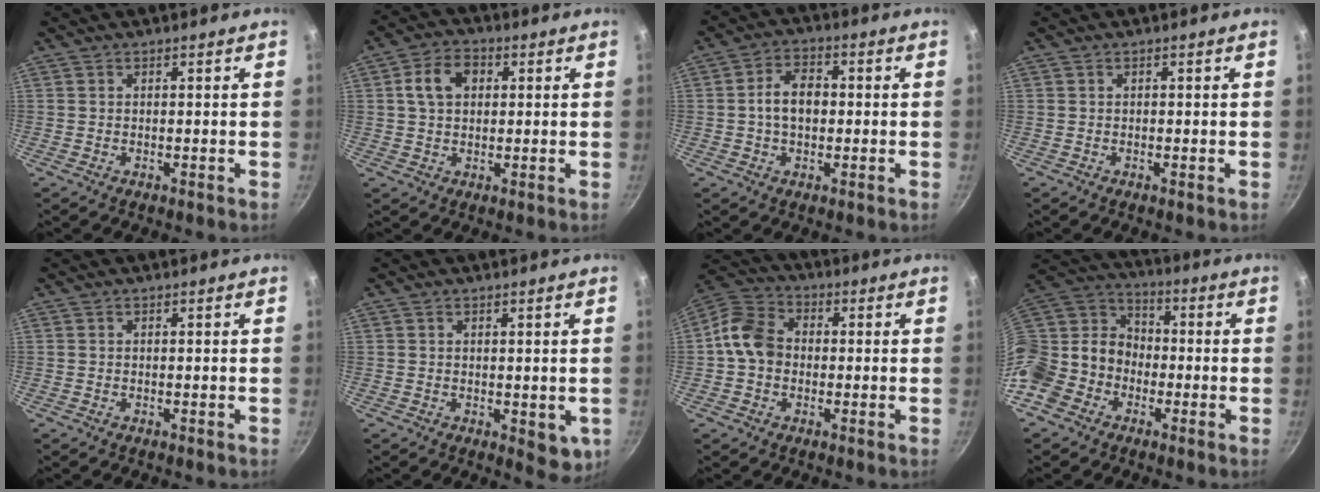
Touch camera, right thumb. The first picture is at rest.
{"total": 7.3, "force": [1.5, 5.4, 4.6], "torque": [-0.061, 0.014, 0.020]}
{"total": 6.7, "force": [-0.1, 4.6, 4.9], "torque": [-0.066, 0.018, -0.008]}
{"total": 0.0}
{"total": 0.0}
{"total": 5.1, "force": [0.2, 2.8, 4.3], "torque": [-0.043, -0.003, 0.012]}
{"total": 9.3, "force": [-0.4, 7.4, 5.5], "torque": [-0.080, 0.024, -0.029]}
{"total": 18.1, "force": [-7.2, 14.5, 8.2], "torque": [-0.151, 0.074, -0.149]}